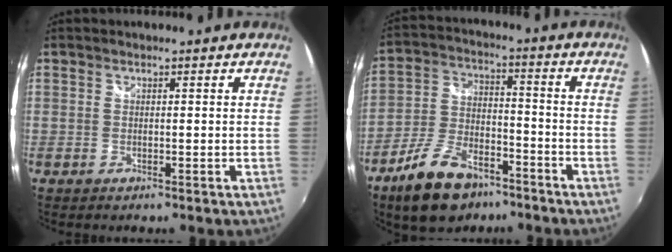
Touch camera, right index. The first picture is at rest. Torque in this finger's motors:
{"motor_torque": [0.91, -0.92, 0.48, 0.07]}